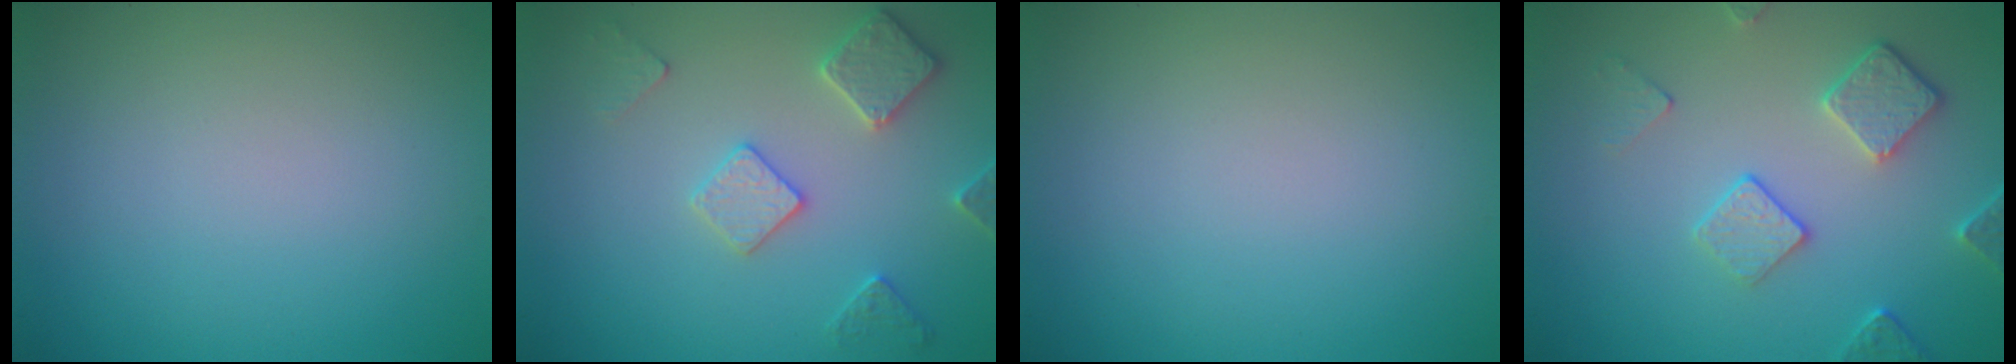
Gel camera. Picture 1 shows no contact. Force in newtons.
{"total": 2.9, "press": 2.8, "slide": 0.5}
{"total": 0.0}
{"total": 3.8, "press": 3.1, "slide": 2.1}